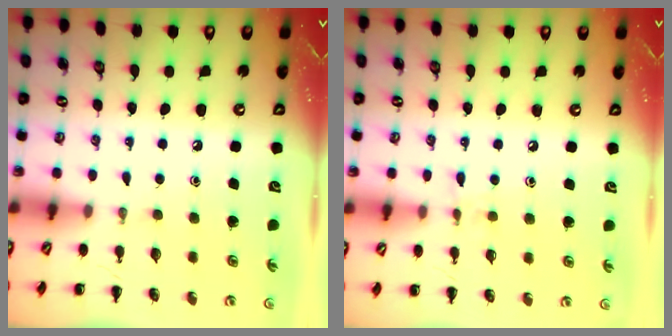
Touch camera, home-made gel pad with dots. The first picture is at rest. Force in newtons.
{"total": 3.9, "press": 3.7, "slide": 1.3}